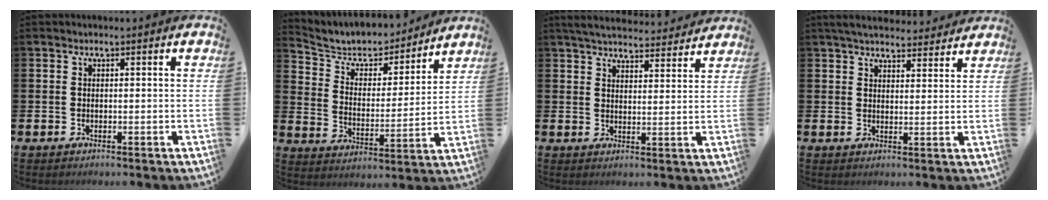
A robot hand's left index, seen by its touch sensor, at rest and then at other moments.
{"total": 6.1, "force": [5.5, 2.5, 0.8], "torque": [-0.054, -0.041, 0.090]}
{"total": 5.4, "force": [5.3, 1.0, 0.7], "torque": [-0.027, -0.033, 0.093]}
{"total": 4.9, "force": [4.7, 0.9, 0.9], "torque": [-0.026, -0.022, 0.085]}